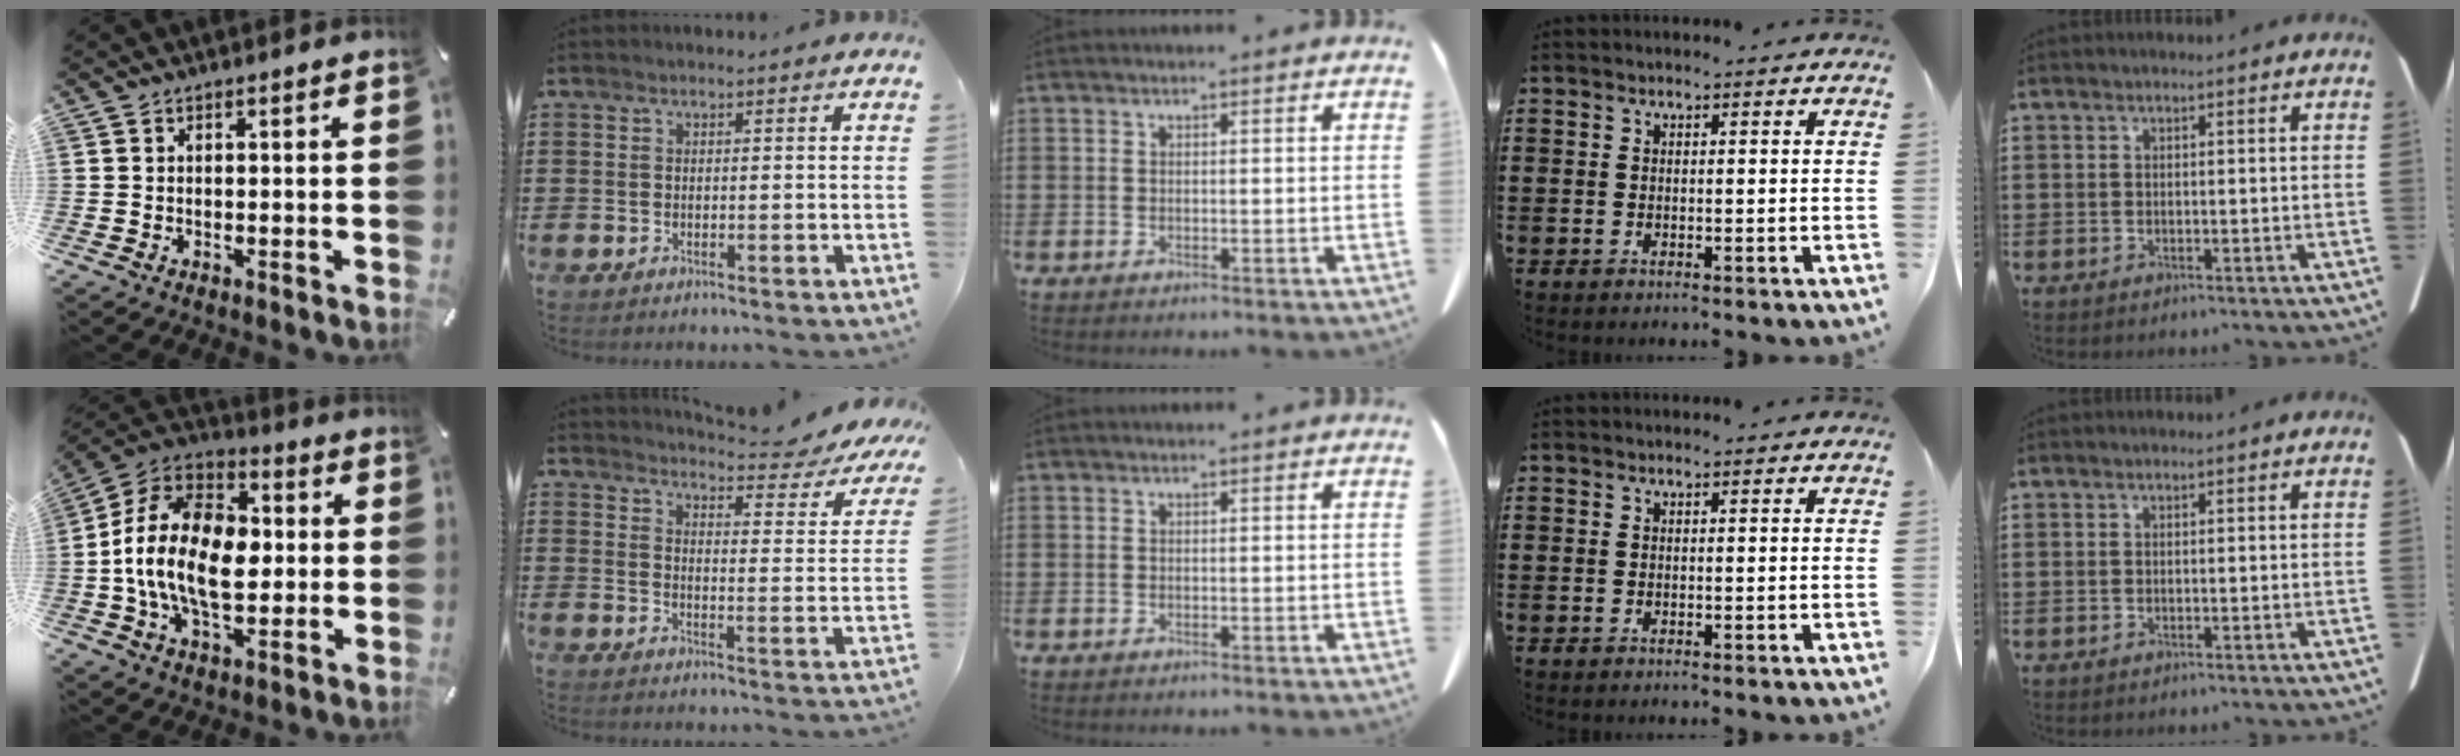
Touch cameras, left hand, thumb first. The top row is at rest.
{"thumb": {"total": 19.9, "force": [-2.3, 13.1, 14.9], "torque": [-0.313, 0.019, -0.044]}, "index": {"total": 4.7, "force": [4.4, 0.1, 1.7], "torque": [-0.033, -0.043, 0.065]}}